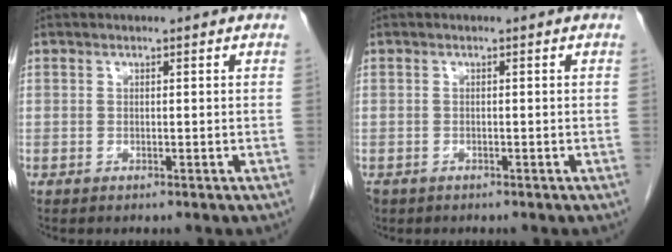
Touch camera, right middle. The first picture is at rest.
{"total": 2.4, "force": [-1.6, 1.6, 0.7], "torque": [-0.018, -0.003, -0.028]}